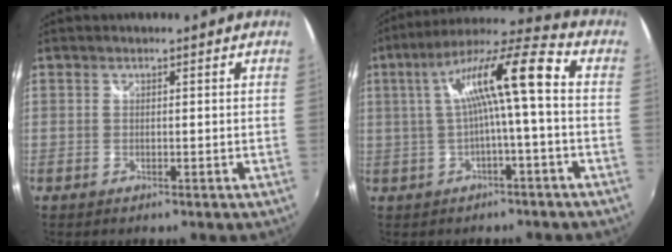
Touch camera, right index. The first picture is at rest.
{"total": 12.4, "force": [0.3, 0.9, 12.3], "torque": [-0.225, 0.027, 0.010]}